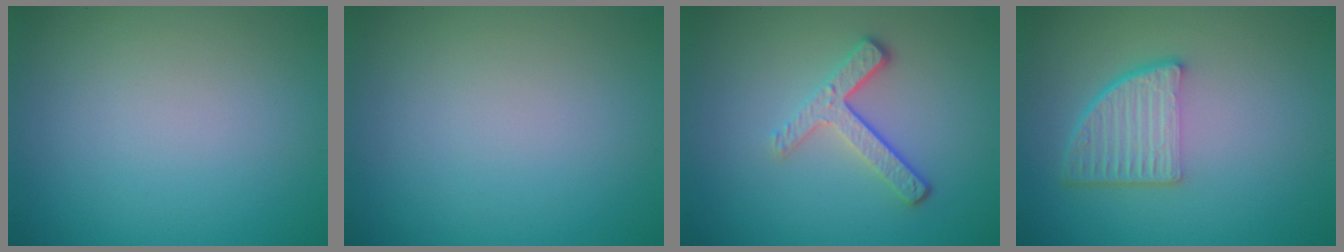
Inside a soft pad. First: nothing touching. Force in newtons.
{"total": 0.0}
{"total": 3.4, "press": 2.5, "slide": 2.2}
{"total": 4.7, "press": 3.3, "slide": 3.3}